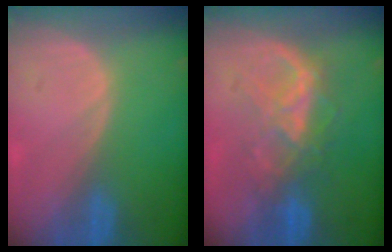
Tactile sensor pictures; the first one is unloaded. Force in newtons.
{"total": 6.4, "press": 6.4, "slide": 0.8}